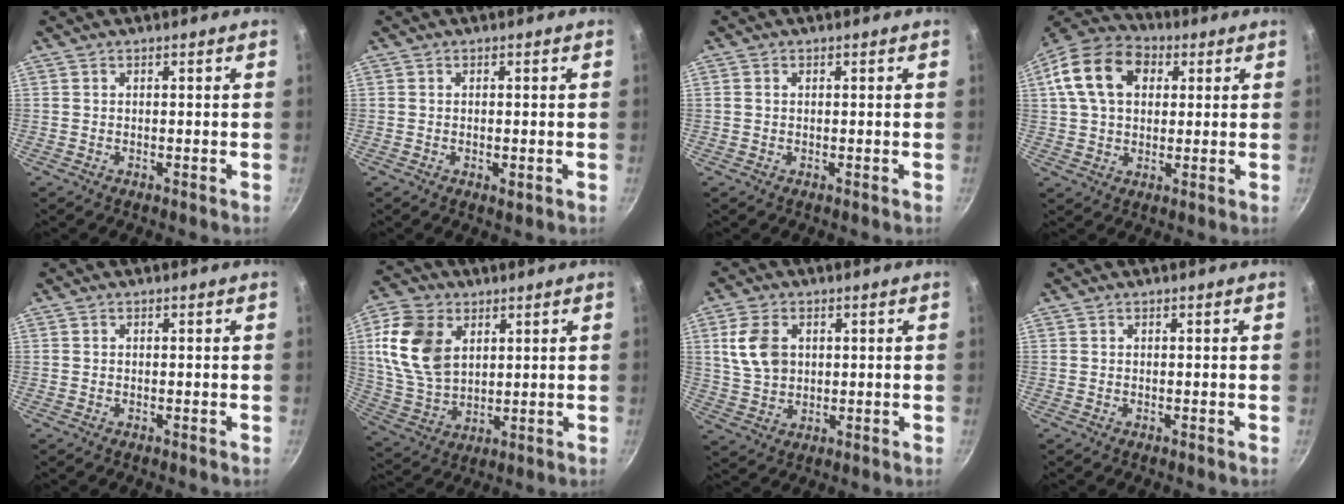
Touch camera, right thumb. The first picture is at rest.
{"total": 1.5, "force": [-0.3, 0.7, 1.3], "torque": [-0.023, -0.002, -0.005]}
{"total": 0.8, "force": [0.1, 0.6, 0.4], "torque": [-0.008, 0.004, 0.001]}
{"total": 15.5, "force": [4.3, 11.0, 10.0], "torque": [-0.165, 0.021, 0.058]}
{"total": 0.0}
{"total": 14.6, "force": [4.5, 10.0, 9.7], "torque": [-0.168, -0.012, 0.093]}
{"total": 8.5, "force": [2.1, 6.1, 5.5], "torque": [-0.092, -0.007, 0.041]}
{"total": 0.0}